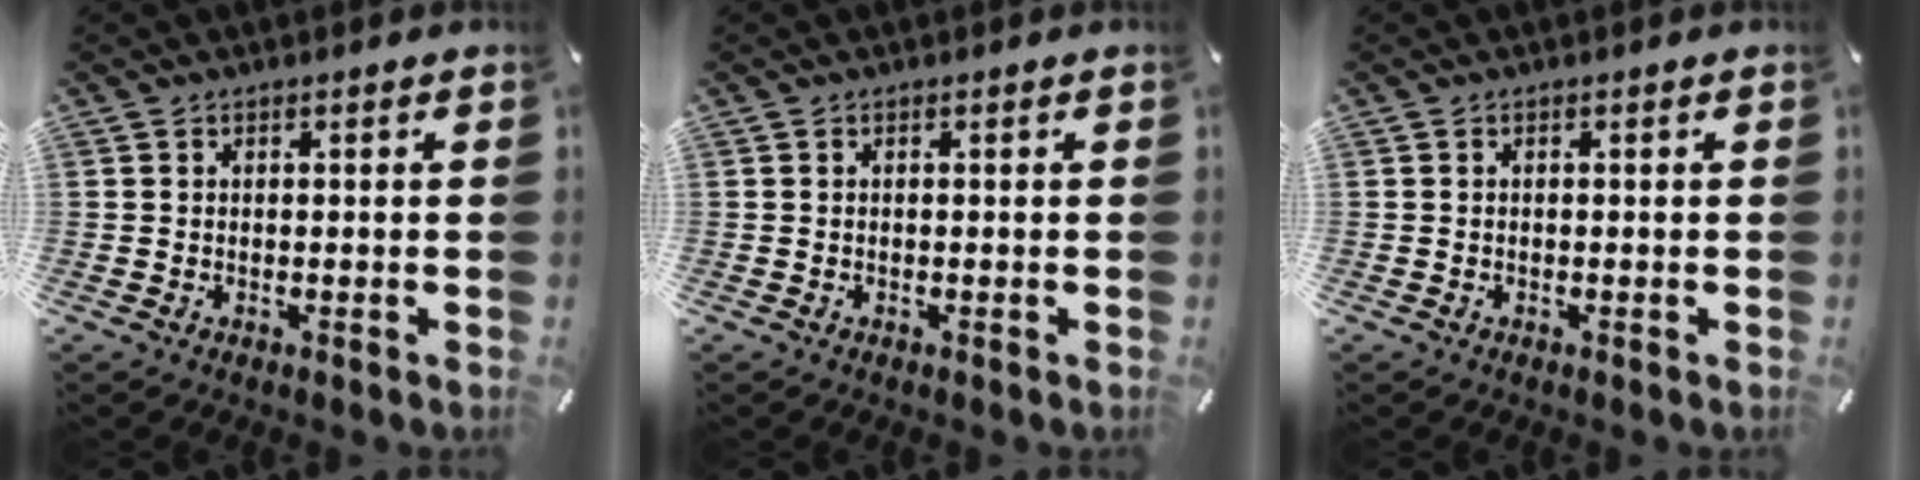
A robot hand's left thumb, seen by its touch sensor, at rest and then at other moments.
{"total": 0.0}
{"total": 0.0}